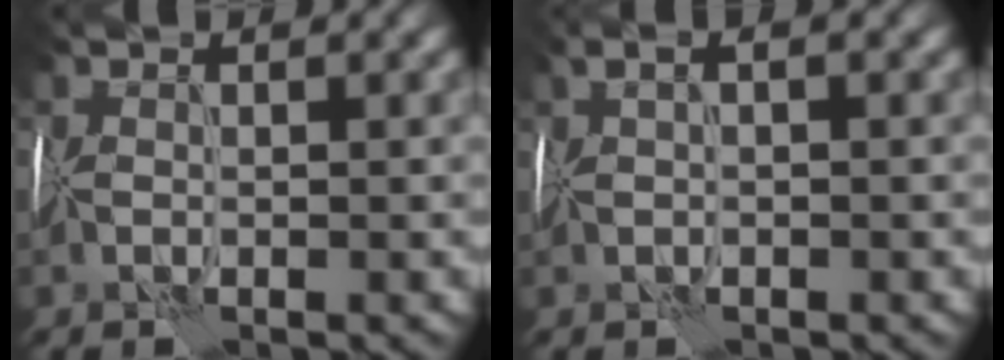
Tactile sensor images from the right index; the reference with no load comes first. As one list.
[{"total": 2.4, "force": [1.0, 0.5, 2.1], "torque": [-0.037, 0.019, 0.011]}]